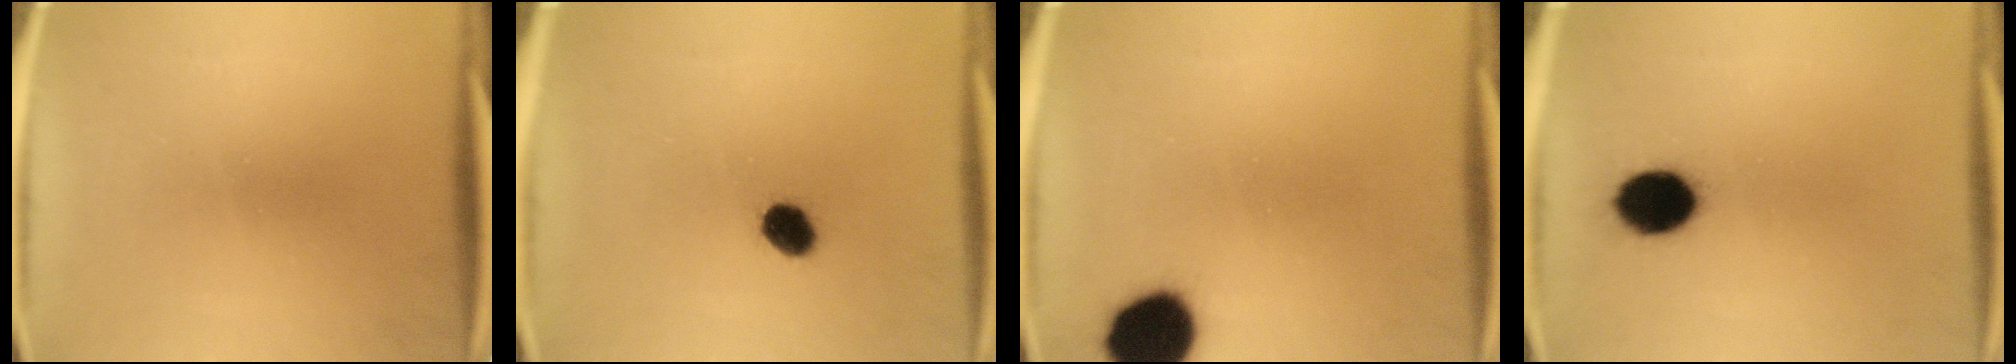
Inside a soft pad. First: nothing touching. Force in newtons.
{"total": 4.7}
{"total": 12.6}
{"total": 9.4}